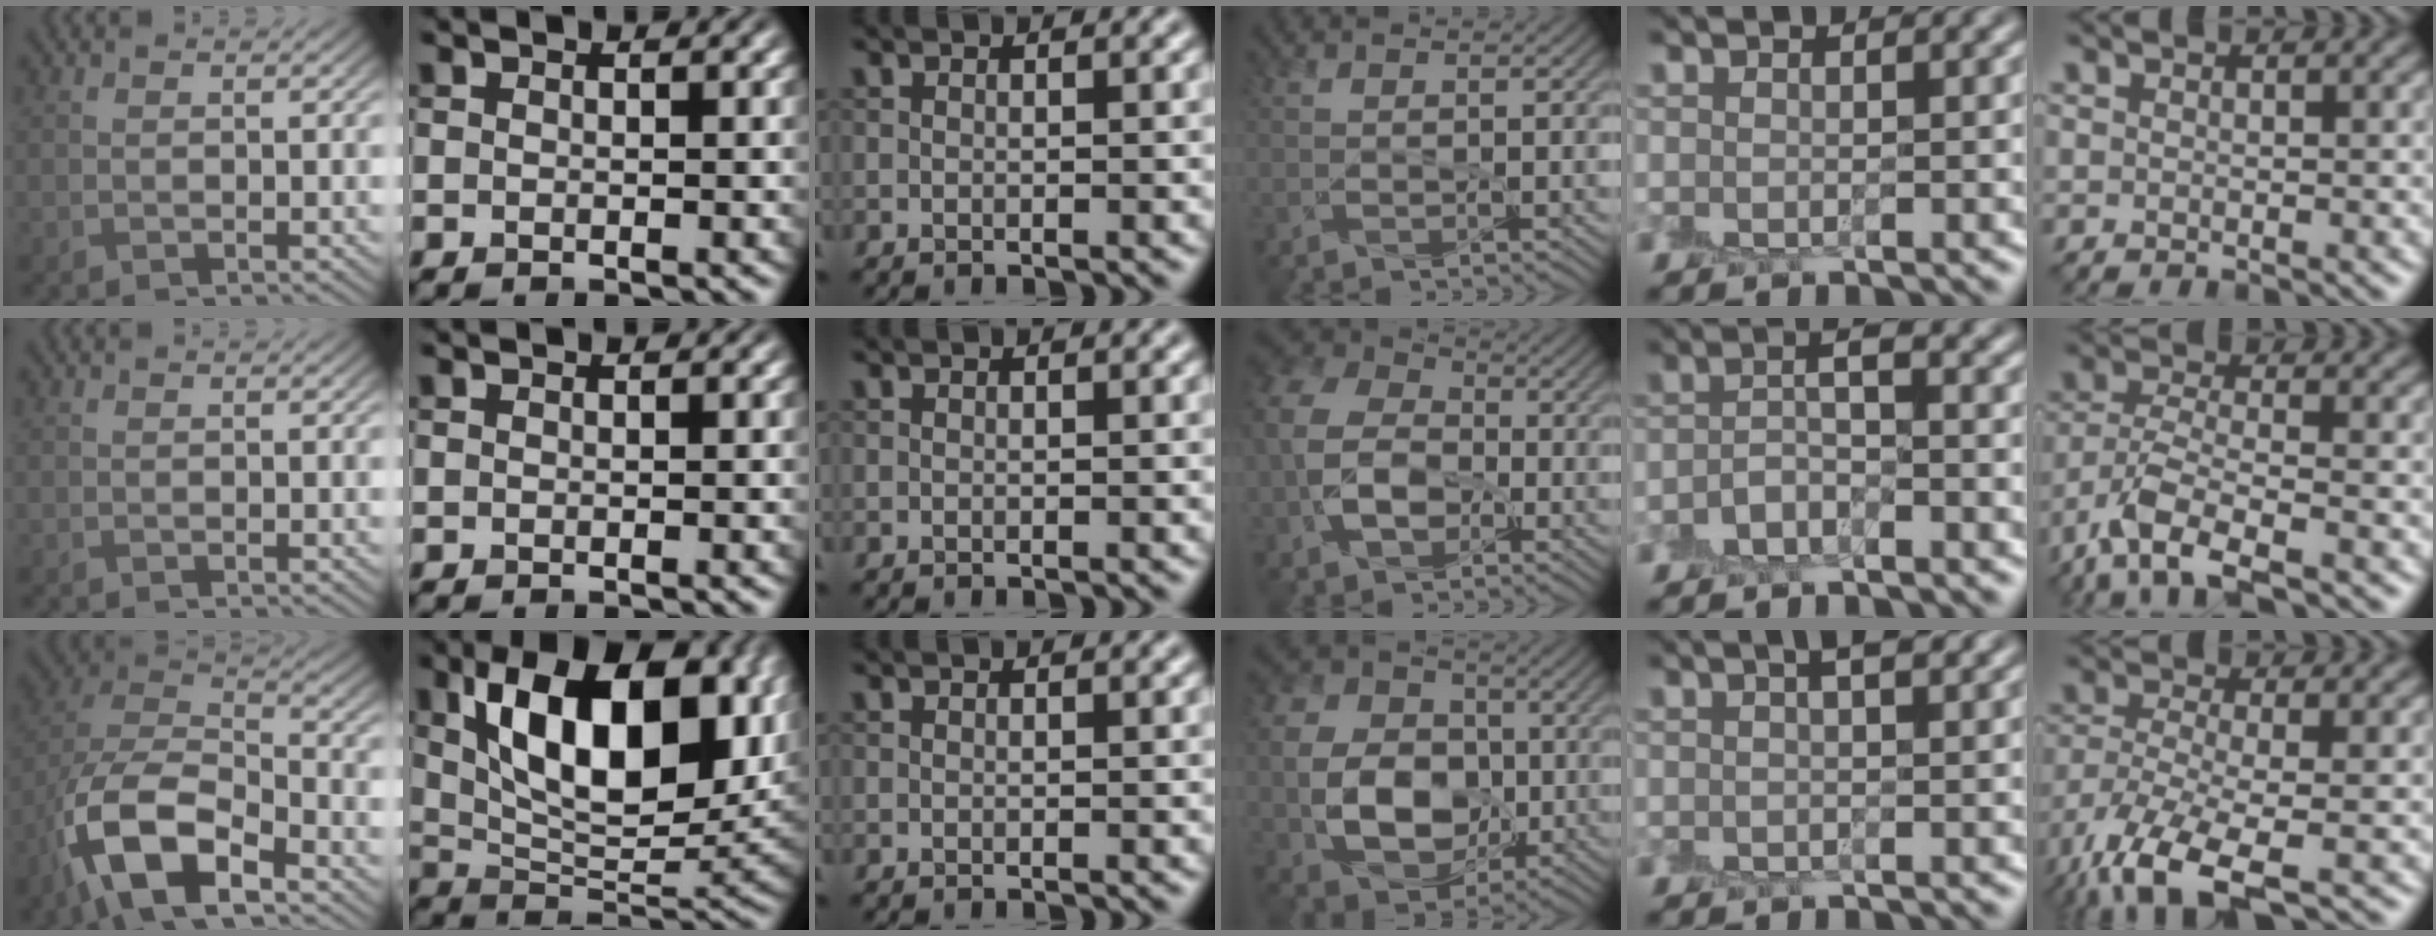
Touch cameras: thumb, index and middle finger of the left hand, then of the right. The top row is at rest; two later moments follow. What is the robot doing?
{"motion": "peel", "object": "envelope seal"}